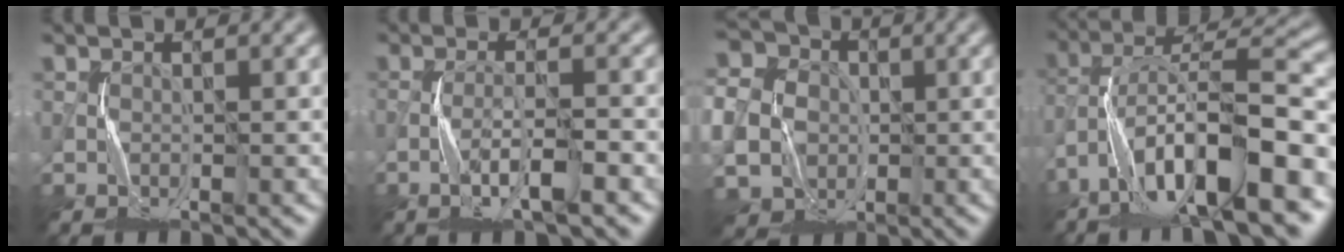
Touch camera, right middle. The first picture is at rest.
{"total": 3.3, "force": [-1.7, 0.2, 2.8], "torque": [-0.057, 0.003, -0.035]}
{"total": 8.9, "force": [-1.1, 7.7, 4.4], "torque": [-0.106, -0.016, -0.035]}
{"total": 13.3, "force": [-6.3, 3.9, 11.0], "torque": [-0.181, 0.019, -0.104]}